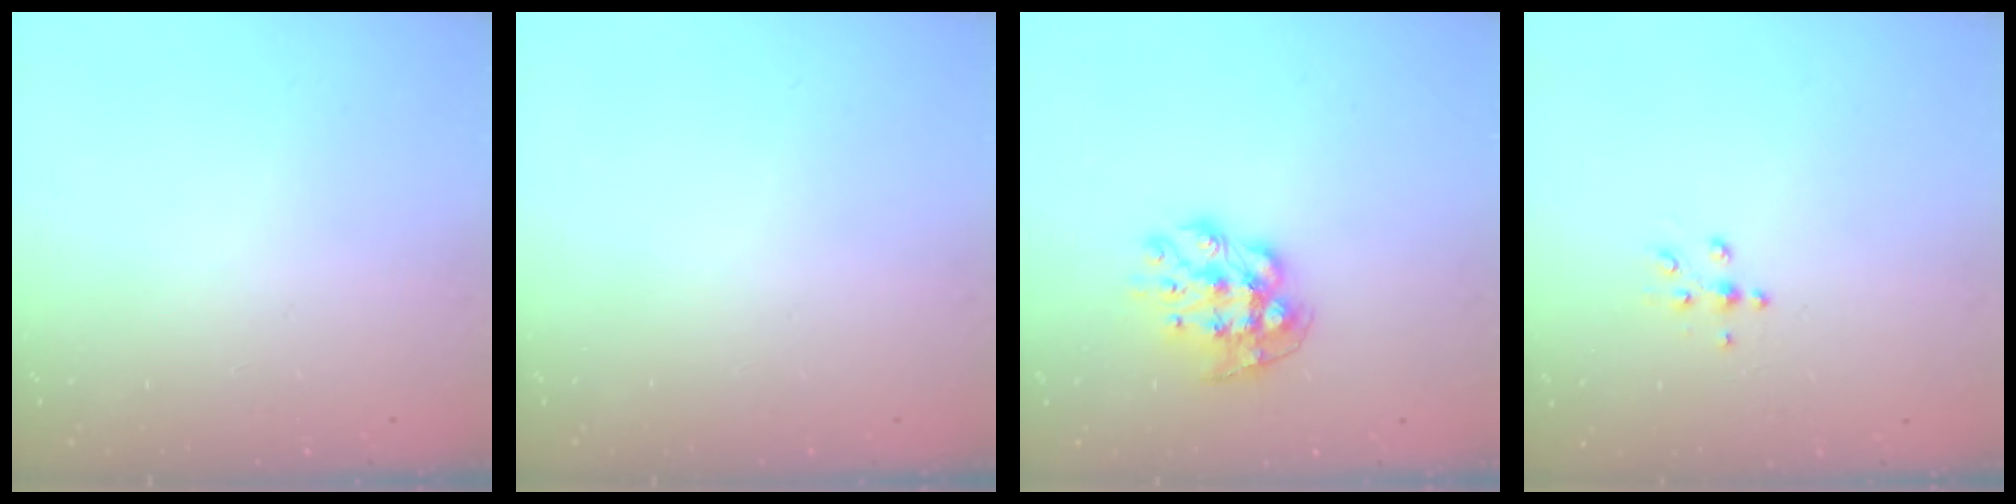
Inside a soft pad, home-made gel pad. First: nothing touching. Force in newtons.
{"total": 0.0}
{"total": 9.9, "press": 9.9, "slide": 0.7}
{"total": 5.8, "press": 5.5, "slide": 2.0}